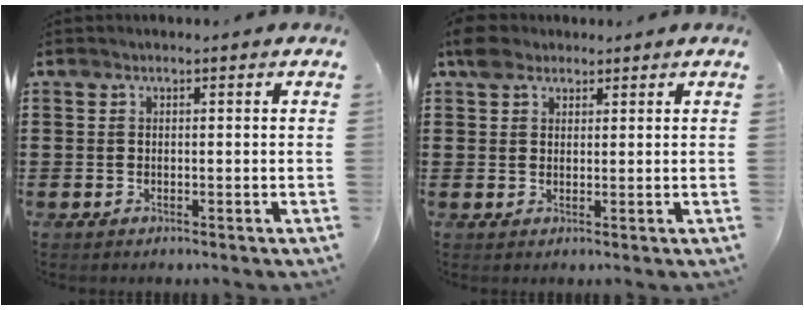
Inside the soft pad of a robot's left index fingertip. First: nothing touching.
{"total": 3.7, "force": [2.4, 2.4, 1.3], "torque": [-0.029, 0.011, 0.043]}